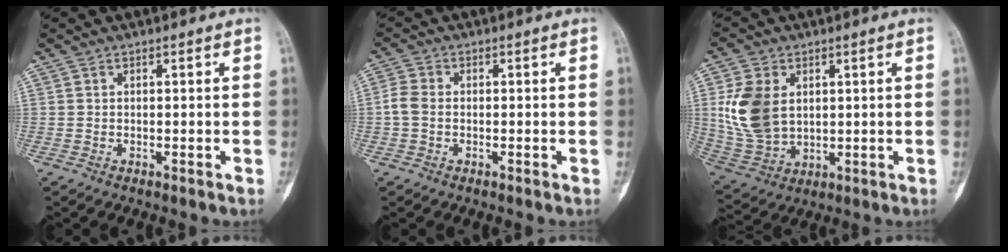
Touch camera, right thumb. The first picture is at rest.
{"total": 3.4, "force": [-0.5, 2.6, 2.2], "torque": [-0.051, 0.007, -0.017]}
{"total": 12.6, "force": [2.4, 8.9, 8.7], "torque": [-0.164, -0.011, 0.060]}